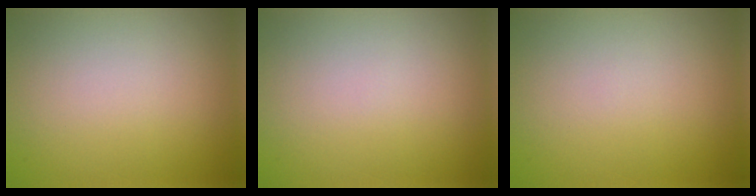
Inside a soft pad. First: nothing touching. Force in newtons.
{"total": 0.0}
{"total": 0.0}